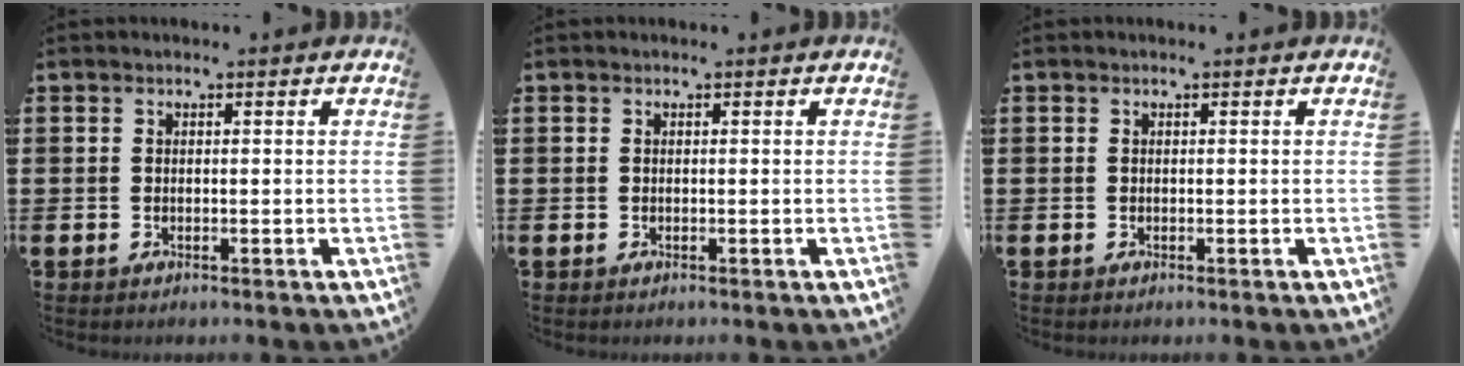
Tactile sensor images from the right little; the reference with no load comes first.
{"total": 0.0}
{"total": 0.0}